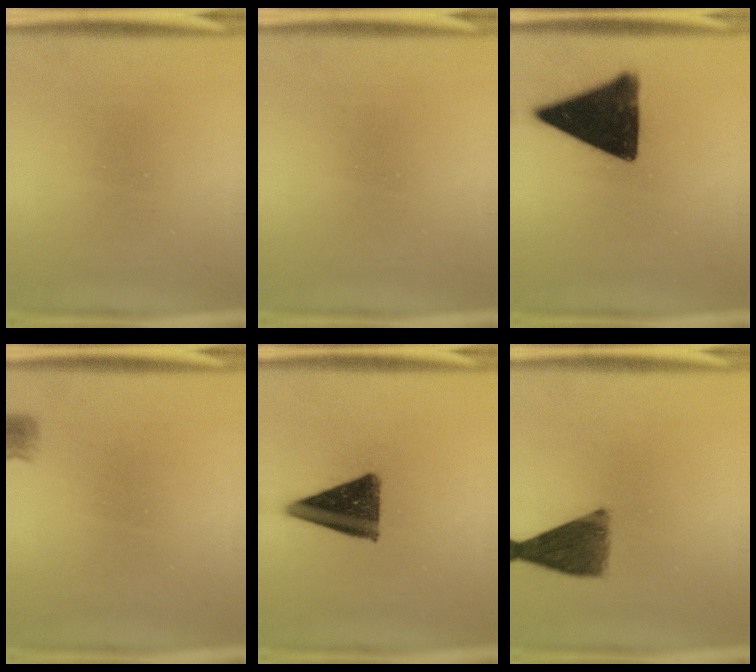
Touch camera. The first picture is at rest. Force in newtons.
{"total": 0.0}
{"total": 15.9}
{"total": 2.9}
{"total": 11.6}
{"total": 8.5}